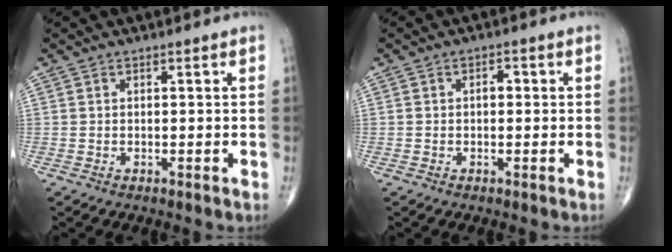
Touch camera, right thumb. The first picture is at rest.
{"total": 1.6, "force": [0.0, 1.1, 1.2], "torque": [-0.005, 0.006, -0.005]}